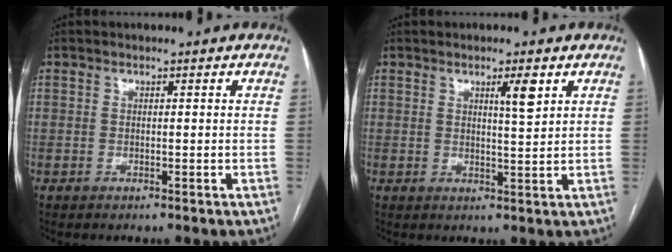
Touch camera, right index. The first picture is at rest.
{"total": 3.5, "force": [1.8, 0.2, 3.0], "torque": [-0.048, -0.004, 0.029]}